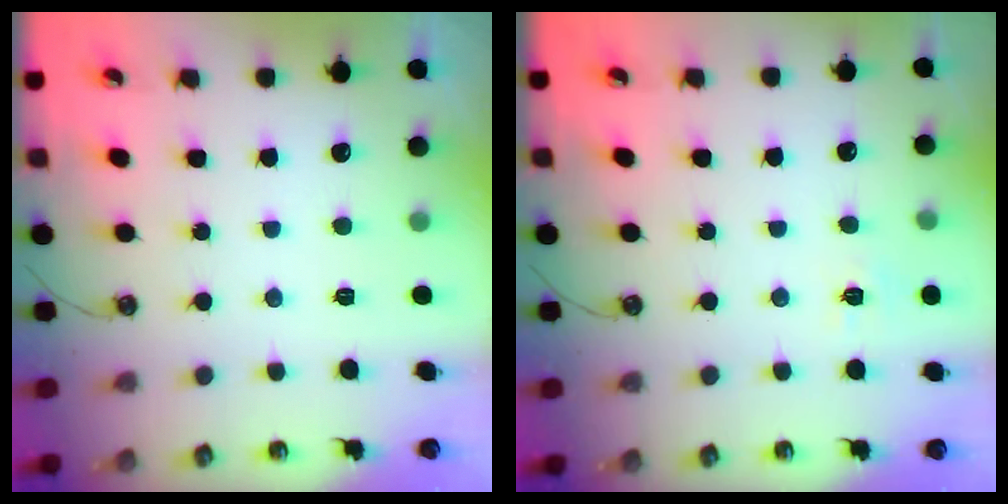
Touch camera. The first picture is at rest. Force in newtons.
{"total": 4.8, "press": 4.8, "slide": 0.6}